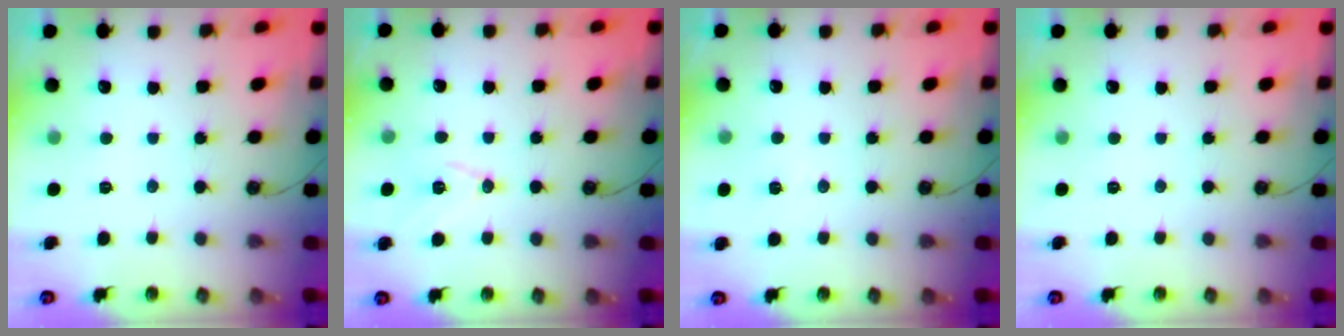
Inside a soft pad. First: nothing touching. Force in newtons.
{"total": 8.5, "press": 7.8, "slide": 3.5}
{"total": 4.2, "press": 3.8, "slide": 1.8}
{"total": 0.0}